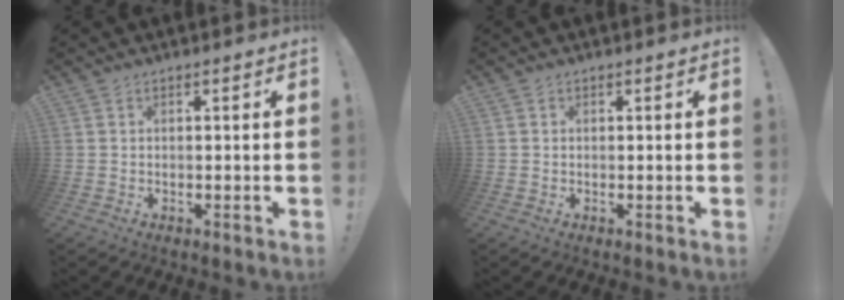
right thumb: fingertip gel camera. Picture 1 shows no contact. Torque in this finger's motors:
{"motor_torque": [-0.20, 0.02, -0.19, 0.07, 0.00]}